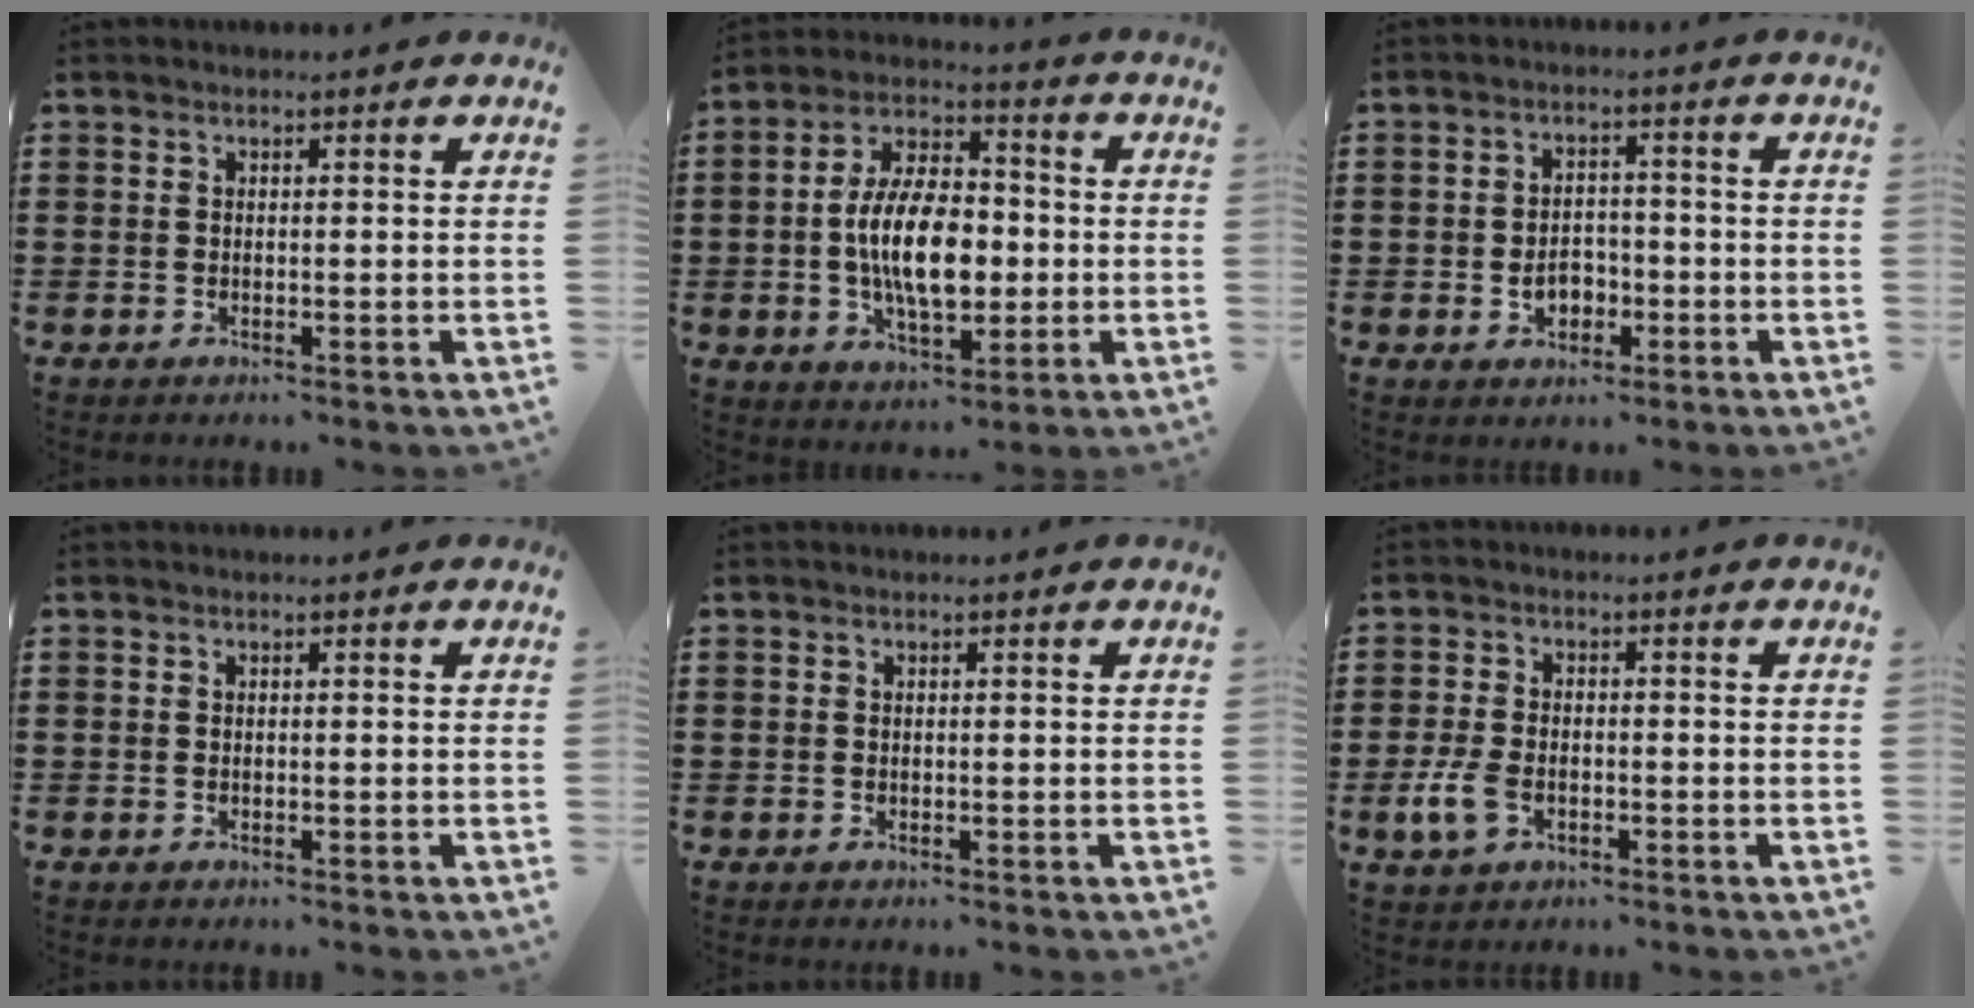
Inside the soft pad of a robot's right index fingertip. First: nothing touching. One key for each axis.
{"total": 11.4, "fx": -1.1, "fy": 6.0, "fz": 9.6, "tx": -0.190, "ty": -0.002, "tz": -0.024}
{"total": 3.9, "fx": -1.2, "fy": 2.8, "fz": 2.4, "tx": -0.040, "ty": -0.002, "tz": -0.025}
{"total": 0.0}
{"total": 0.0}
{"total": 4.6, "fx": -1.6, "fy": 2.7, "fz": 3.4, "tx": -0.094, "ty": -0.009, "tz": -0.034}